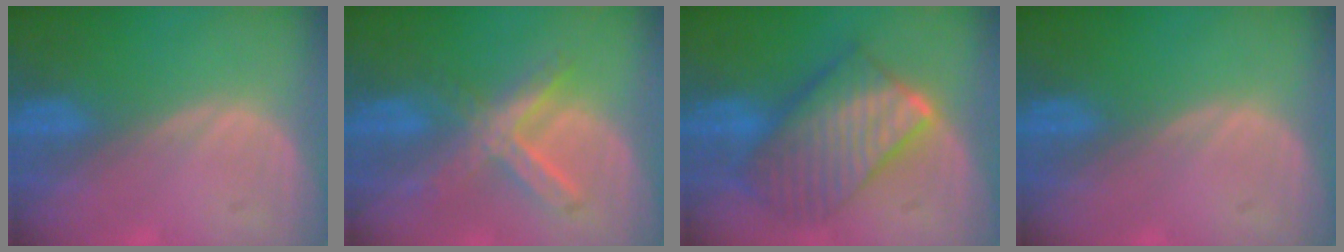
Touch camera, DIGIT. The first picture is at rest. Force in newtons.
{"total": 7.0, "press": 6.2, "slide": 3.3}
{"total": 10.2, "press": 10.1, "slide": 0.8}
{"total": 0.0}